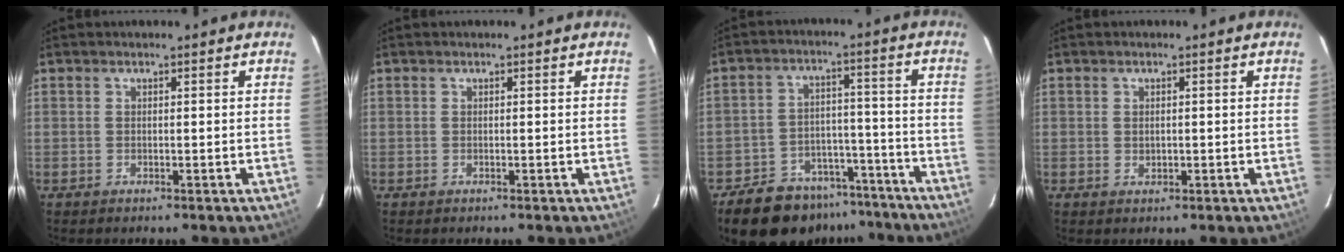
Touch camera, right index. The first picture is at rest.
{"total": 0.0}
{"total": 16.0, "force": [-12.3, 8.8, 5.2], "torque": [-0.121, 0.039, -0.163]}
{"total": 1.3, "force": [0.1, 1.0, 0.8], "torque": [-0.013, 0.001, 0.003]}